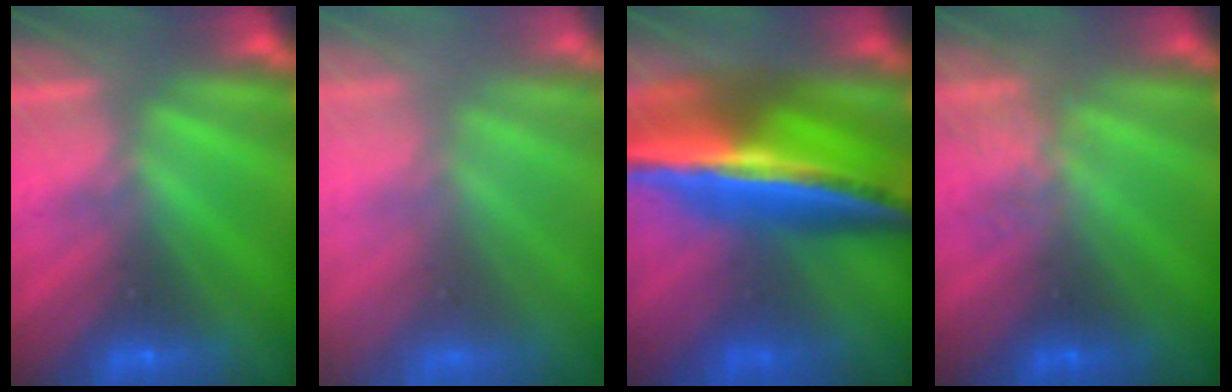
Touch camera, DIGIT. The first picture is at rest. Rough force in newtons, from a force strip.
{"total": 11.8}
{"total": 7.7}
{"total": 1.9}